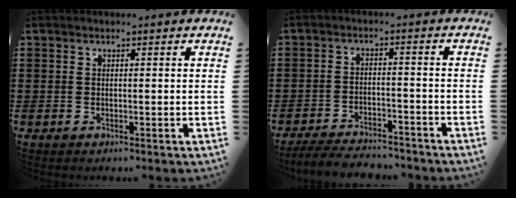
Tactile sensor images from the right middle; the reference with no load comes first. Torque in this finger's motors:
{"motor_torque": [2.11, -0.03, 0.25, 0.08]}